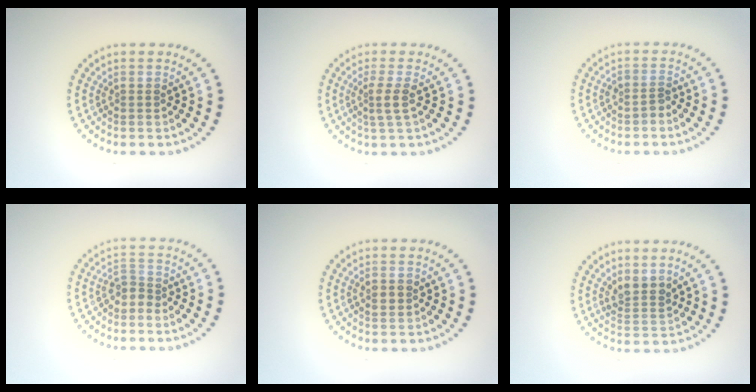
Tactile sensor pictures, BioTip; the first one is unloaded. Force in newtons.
{"total": 1.8, "press": 1.3, "slide": 1.2}
{"total": 1.3, "press": 0.9, "slide": 0.9}
{"total": 1.8, "press": 1.2, "slide": 1.3}
{"total": 1.0, "press": 1.0, "slide": 0.0}
{"total": 2.2, "press": 1.9, "slide": 1.2}